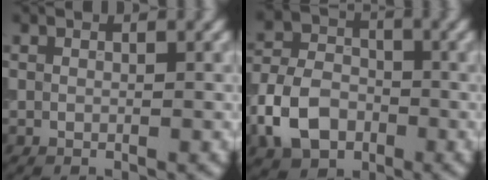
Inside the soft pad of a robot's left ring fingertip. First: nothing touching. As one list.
[{"total": 6.4, "force": [-2.4, 4.7, 3.6], "torque": [-0.073, 0.003, -0.056]}]